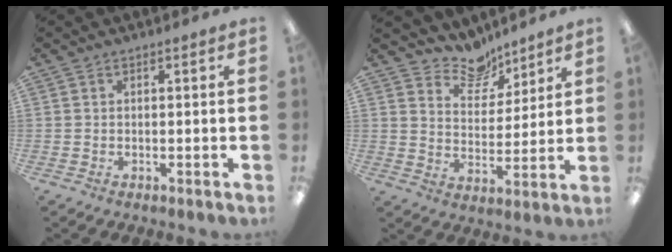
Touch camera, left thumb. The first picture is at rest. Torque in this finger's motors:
{"motor_torque": [0.01, -0.11, -0.53, -0.12, 0.02]}